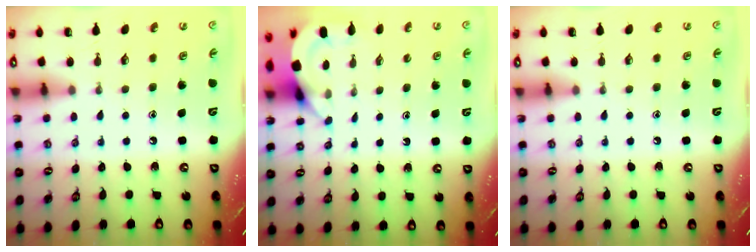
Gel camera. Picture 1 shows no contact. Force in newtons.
{"total": 3.7, "press": 3.7, "slide": 0.2}
{"total": 0.0}